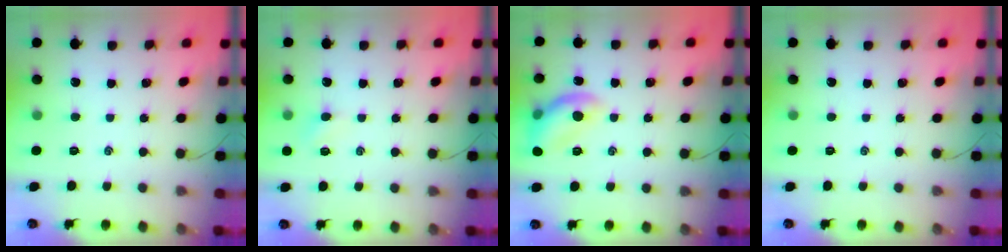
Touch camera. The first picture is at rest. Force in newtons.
{"total": 3.3, "press": 3.1, "slide": 1.2}
{"total": 11.2, "press": 11.2, "slide": 0.1}
{"total": 0.0}